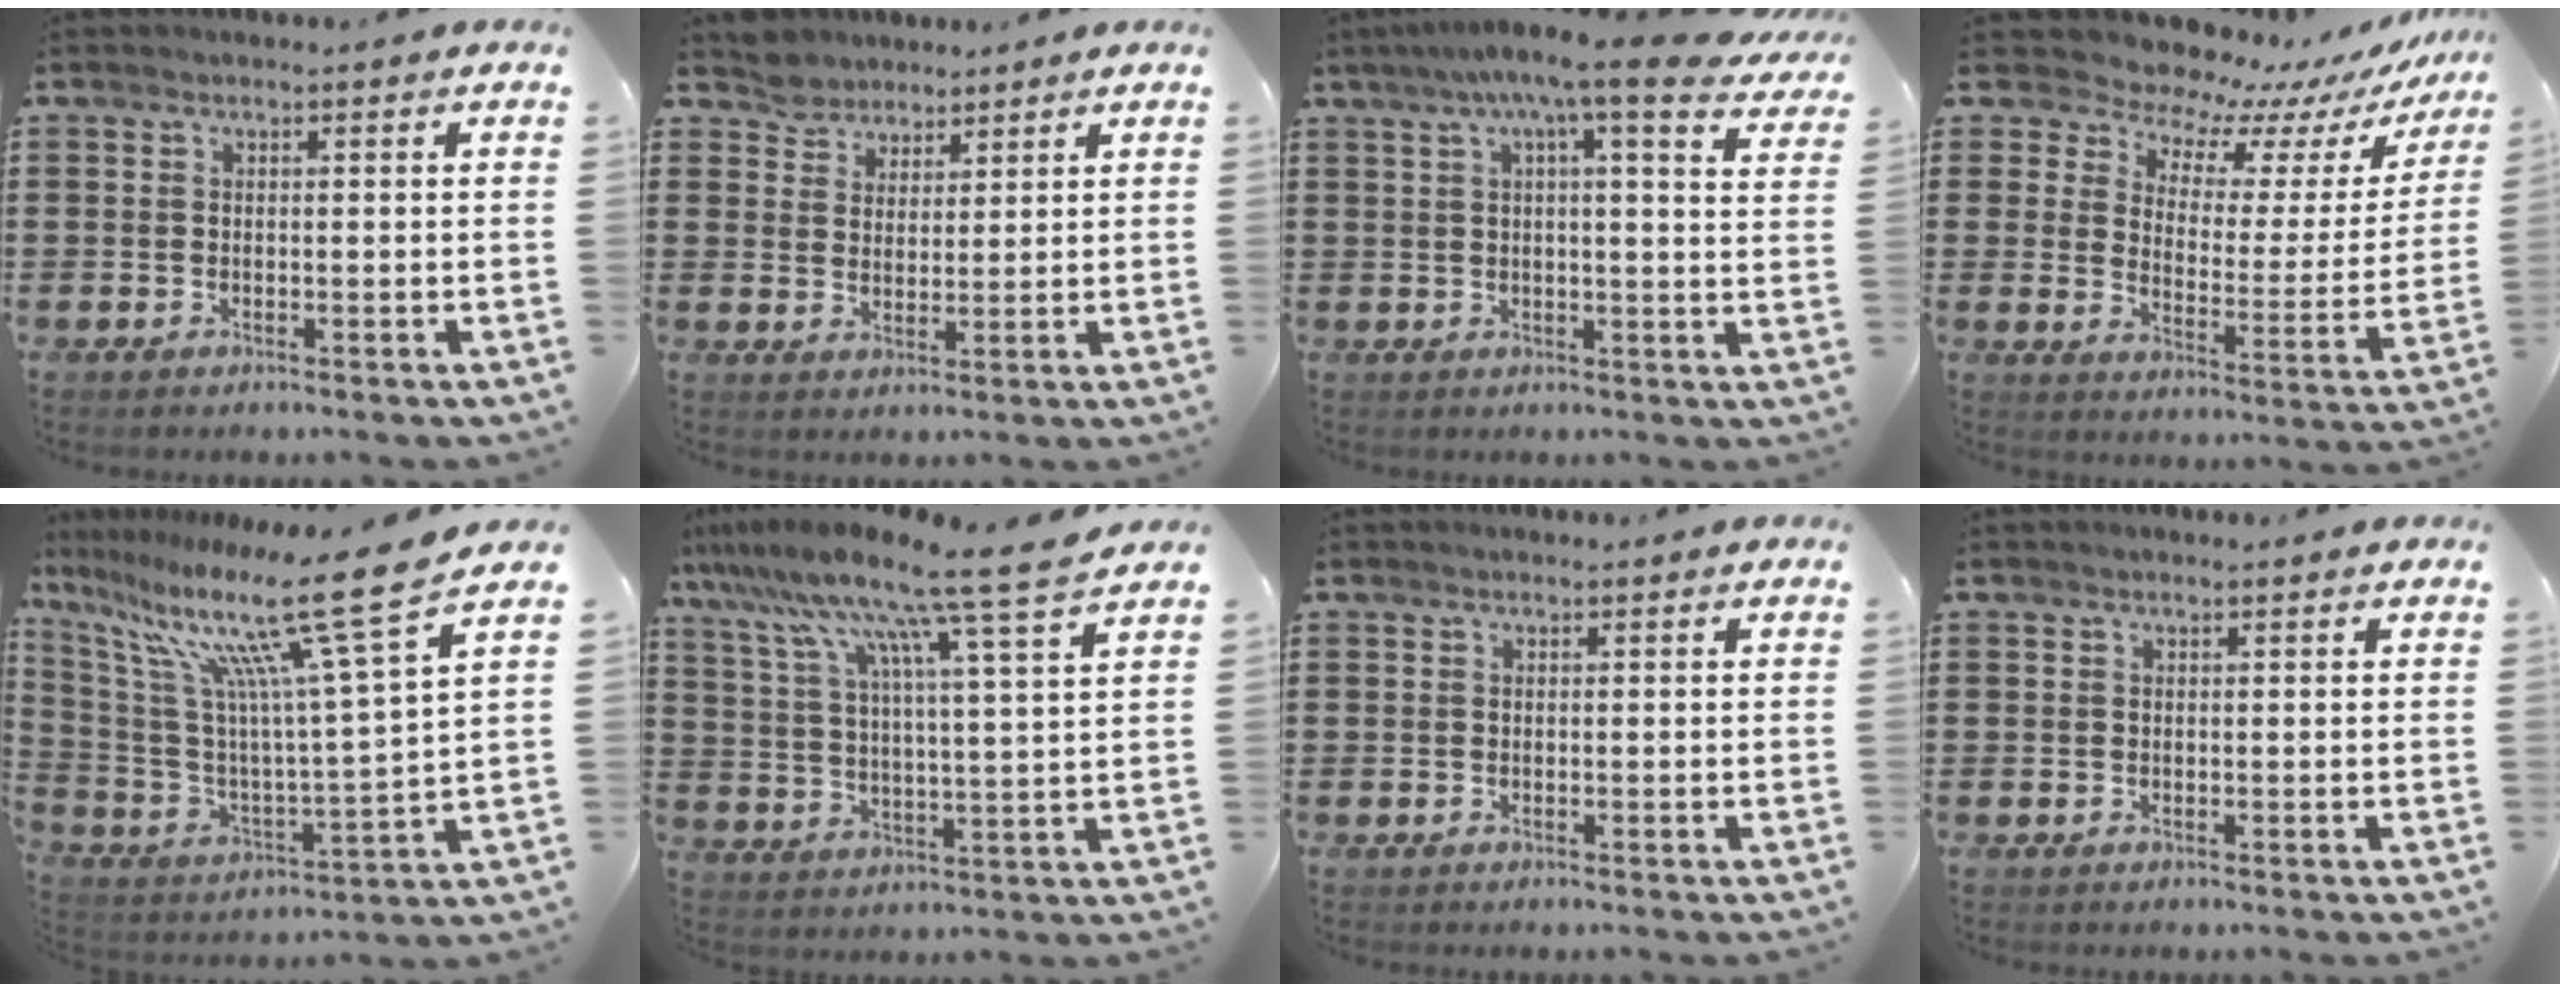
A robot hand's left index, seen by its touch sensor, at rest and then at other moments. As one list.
[{"total": 4.0, "force": [3.5, 1.8, -0.7], "torque": [-0.007, -0.004, 0.066]}, {"total": 8.3, "force": [6.2, 0.0, 5.5], "torque": [-0.112, -0.024, 0.100]}, {"total": 8.1, "force": [7.7, 2.4, 0.4], "torque": [-0.042, -0.068, 0.132]}, {"total": 18.1, "force": [12.0, 1.4, 13.5], "torque": [-0.259, -0.078, 0.182]}, {"total": 11.8, "force": [9.8, -0.9, 6.6], "torque": [-0.168, -0.061, 0.157]}, {"total": 0.0}, {"total": 0.0}]